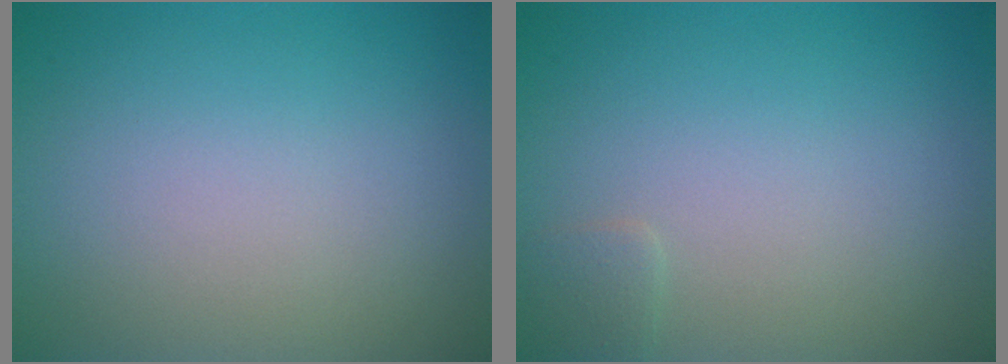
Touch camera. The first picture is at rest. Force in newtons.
{"total": 0.8, "press": 0.8, "slide": 0.1}